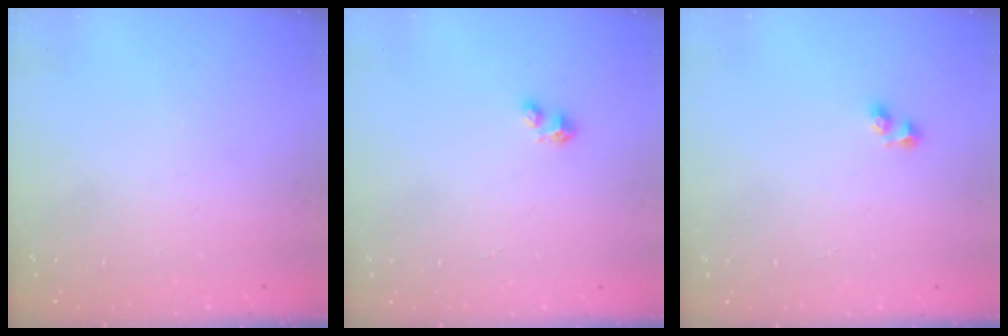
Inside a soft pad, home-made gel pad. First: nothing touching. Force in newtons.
{"total": 2.8, "press": 2.8, "slide": 0.4}
{"total": 3.0, "press": 2.7, "slide": 1.3}